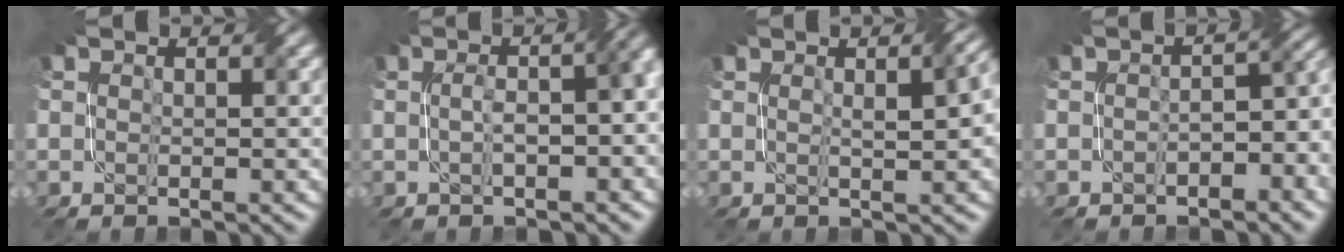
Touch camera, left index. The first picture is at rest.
{"total": 7.5, "force": [-0.5, 3.4, 6.7], "torque": [-0.055, 0.010, -0.014]}
{"total": 4.1, "force": [0.8, 1.0, 3.9], "torque": [-0.035, 0.016, 0.011]}
{"total": 4.4, "force": [-1.8, 2.1, 3.4], "torque": [-0.035, 0.005, -0.032]}